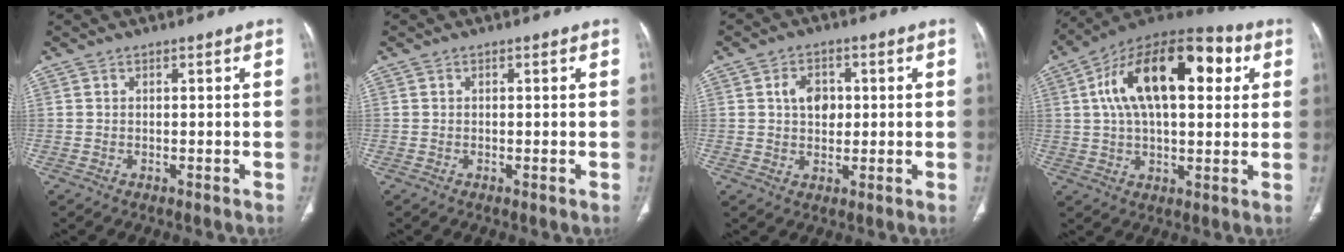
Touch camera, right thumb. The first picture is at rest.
{"total": 0.0}
{"total": 5.6, "force": [0.9, 4.1, 3.7], "torque": [-0.041, -0.001, 0.014]}
{"total": 23.1, "force": [6.1, 11.4, 19.1], "torque": [-0.298, 0.026, 0.087]}